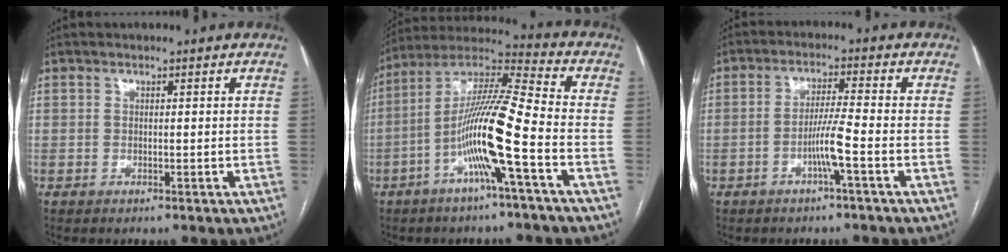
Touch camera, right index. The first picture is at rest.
{"total": 14.1, "force": [-4.7, -0.4, 13.3], "torque": [-0.255, 0.011, -0.095]}
{"total": 4.8, "force": [-2.0, -0.7, 4.3], "torque": [-0.085, 0.003, -0.038]}